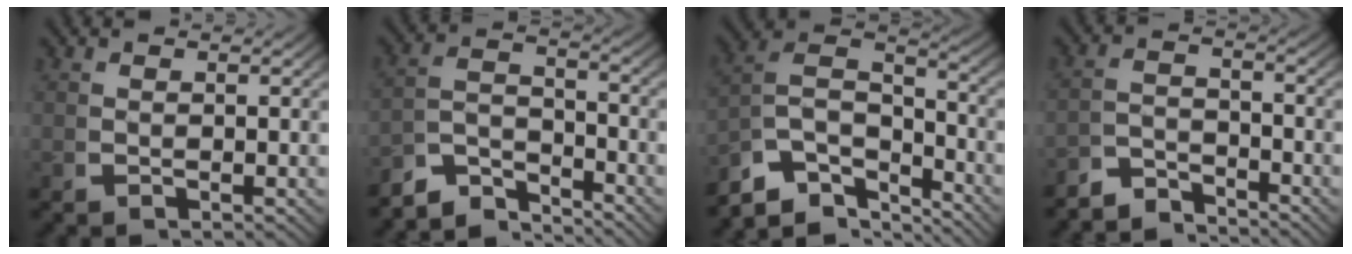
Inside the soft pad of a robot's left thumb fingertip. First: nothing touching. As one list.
[{"total": 5.7, "force": [-3.7, 3.2, 2.9], "torque": [-0.053, -0.023, -0.066]}, {"total": 11.0, "force": [-2.3, 7.8, 7.3], "torque": [-0.164, -0.040, -0.035]}, {"total": 3.8, "force": [-3.6, 1.1, 0.8], "torque": [-0.007, -0.013, -0.072]}]